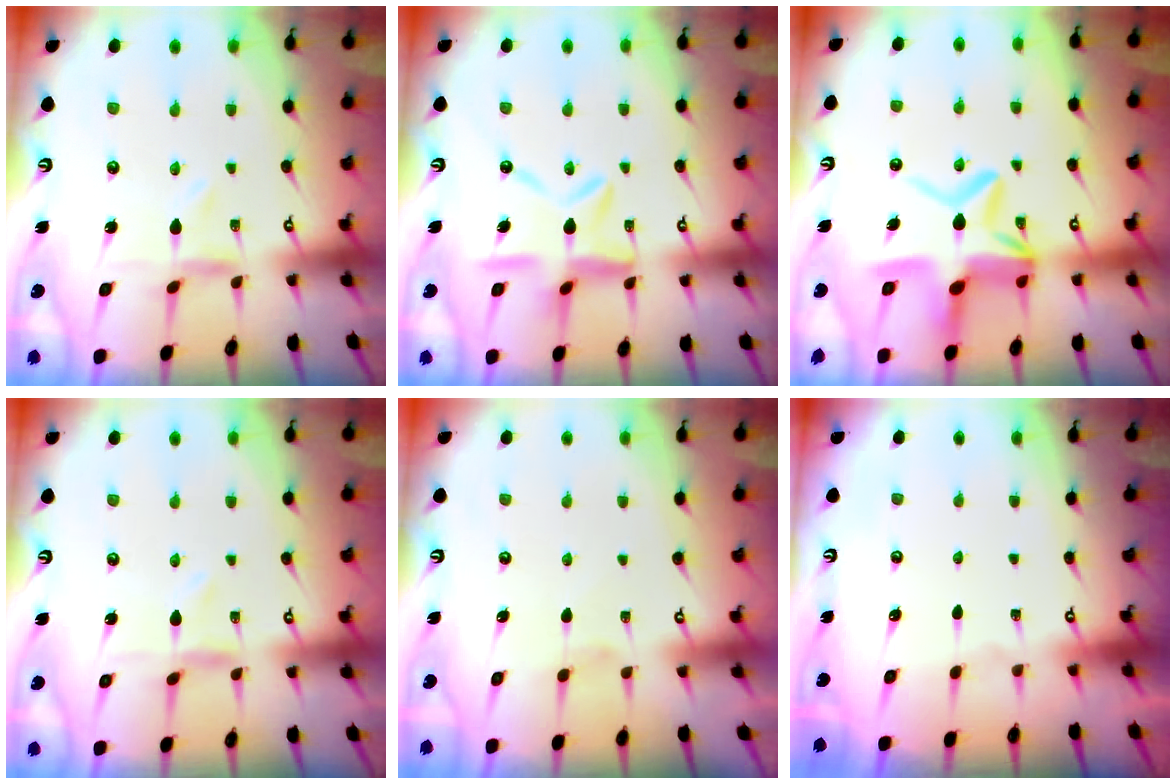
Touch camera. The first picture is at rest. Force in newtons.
{"total": 12.7, "press": 12.6, "slide": 1.3}
{"total": 13.7, "press": 13.7, "slide": 1.3}
{"total": 0.6, "press": 0.6, "slide": 0.2}
{"total": 0.0}
{"total": 0.0}